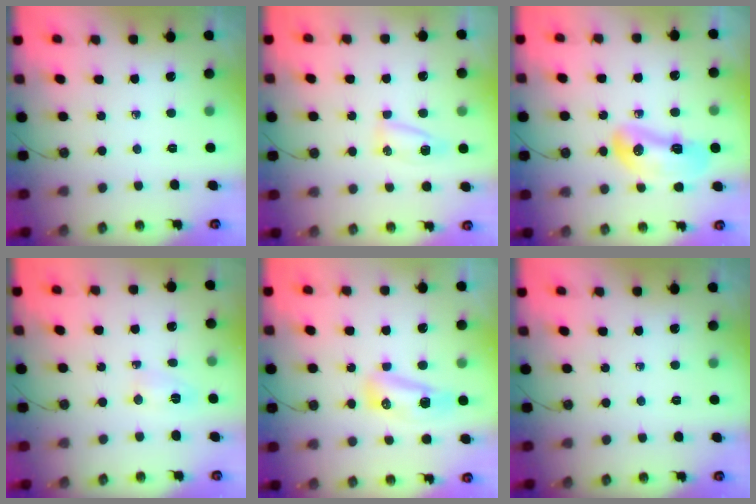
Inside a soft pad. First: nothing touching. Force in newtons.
{"total": 5.8, "press": 5.6, "slide": 1.6}
{"total": 14.8, "press": 12.3, "slide": 8.2}
{"total": 3.1, "press": 2.9, "slide": 1.1}
{"total": 8.9, "press": 8.5, "slide": 2.3}
{"total": 0.0}